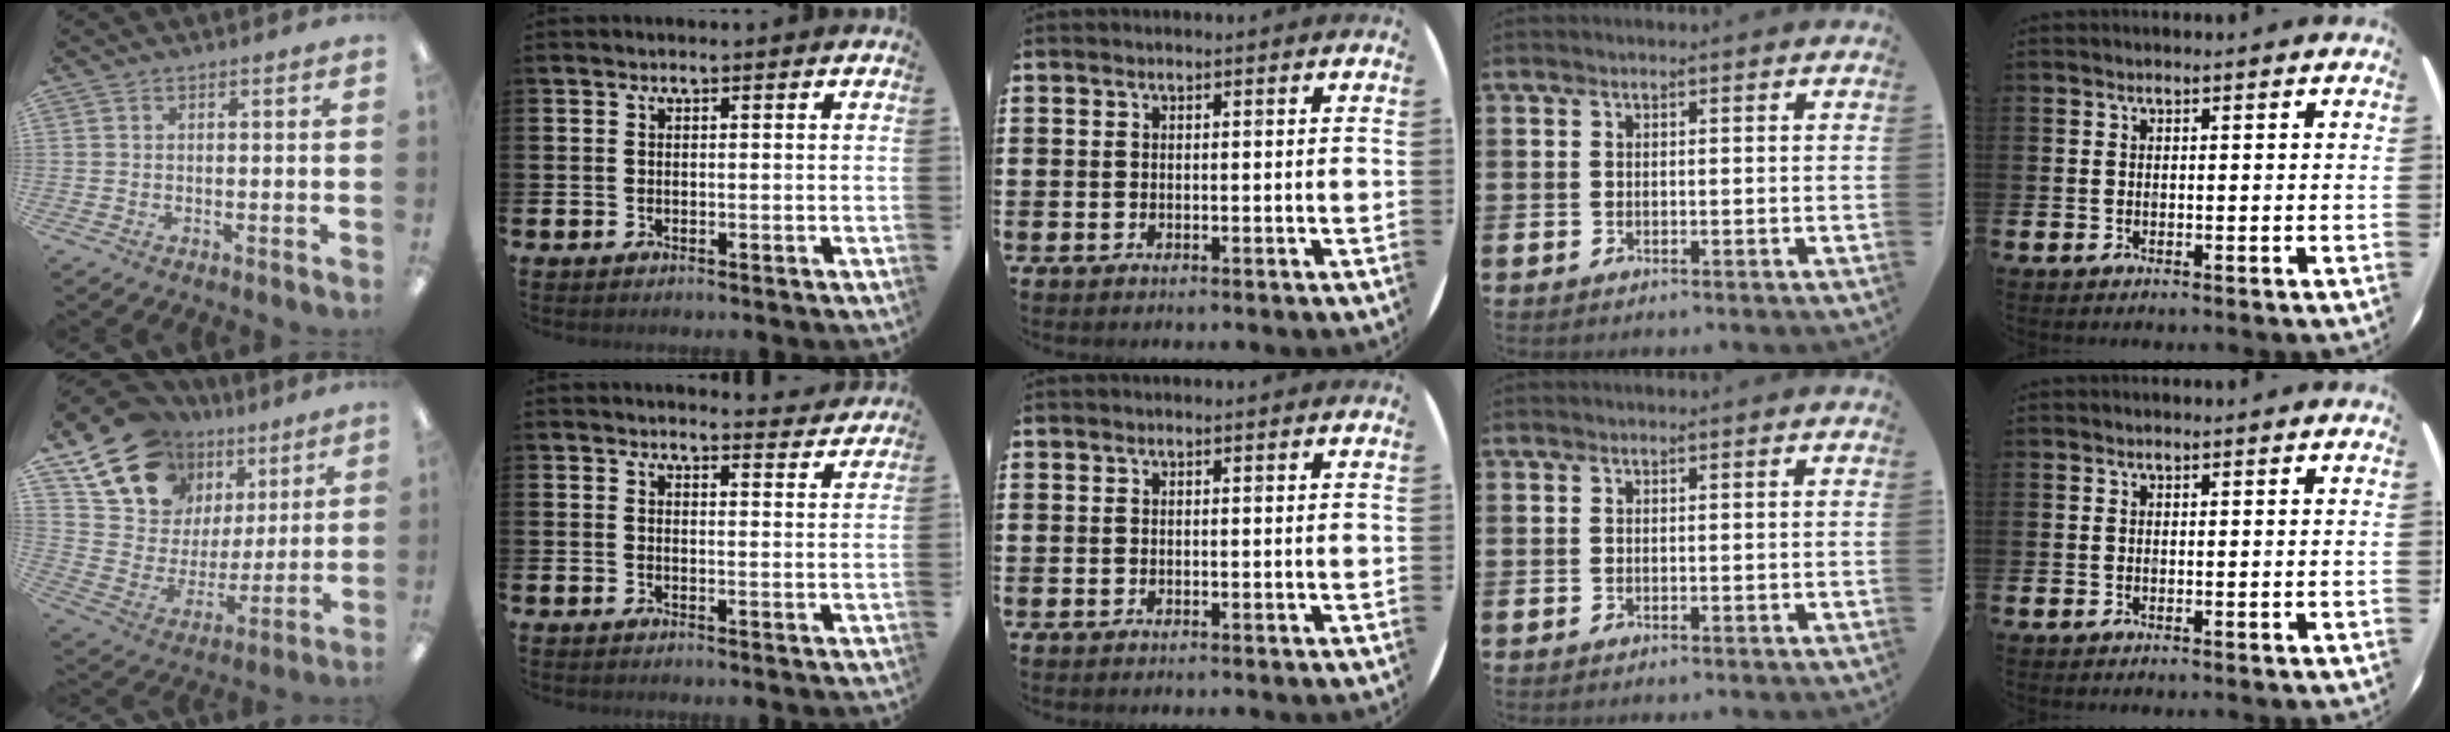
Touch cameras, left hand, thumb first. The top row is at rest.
{"thumb": {"total": 18.4, "force": [12.2, 12.1, 6.4], "torque": [-0.133, -0.071, 0.230]}, "index": {"total": 3.2, "force": [3.2, 0.2, 0.0], "torque": [0.010, -0.025, 0.054]}}